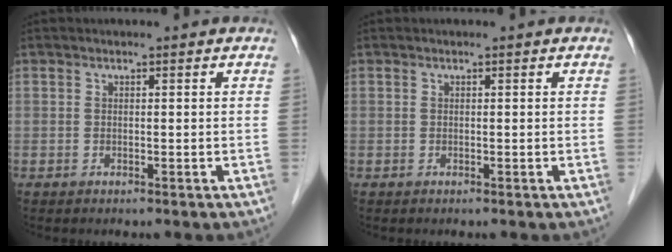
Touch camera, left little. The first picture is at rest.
{"total": 0.0}